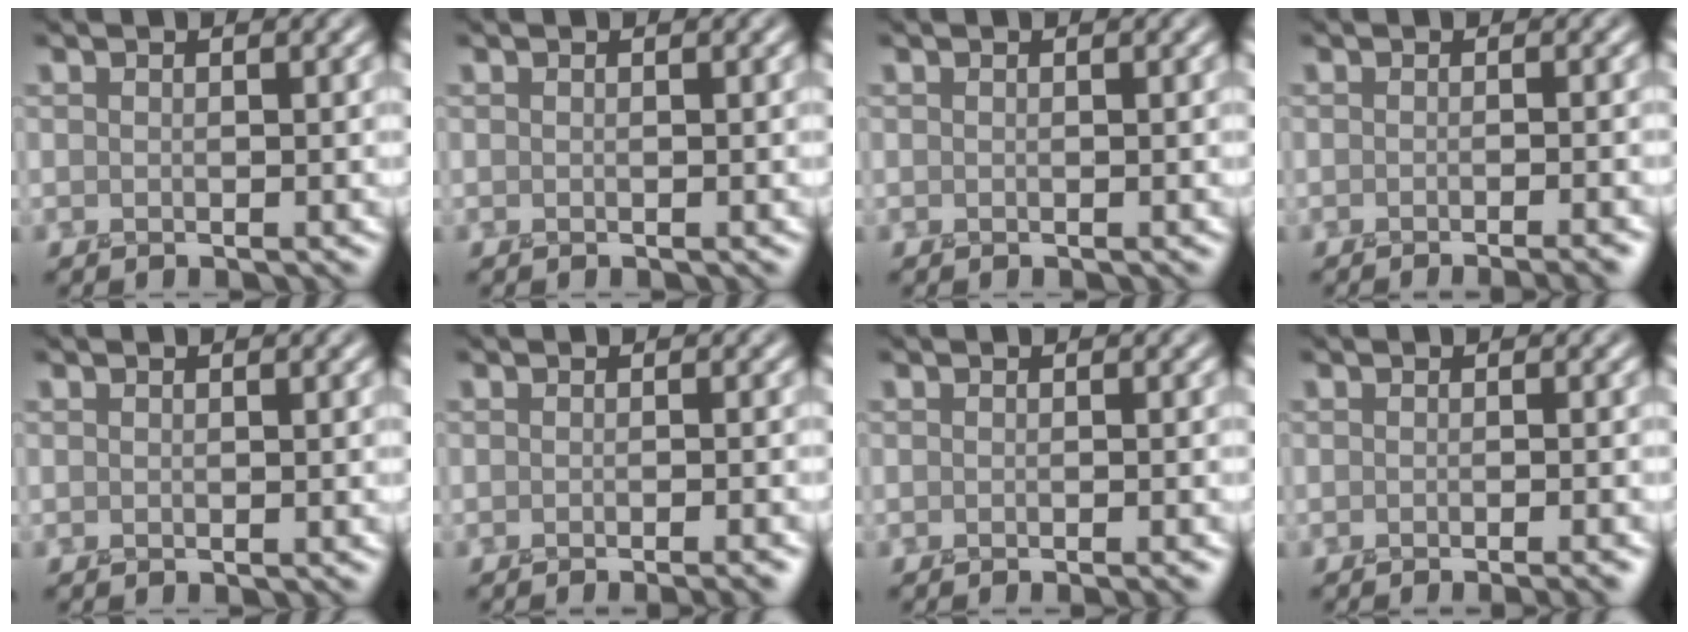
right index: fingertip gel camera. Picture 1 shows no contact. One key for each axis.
{"total": 0.0}
{"total": 0.0}
{"total": 3.4, "fx": -1.9, "fy": 1.1, "fz": 2.7, "tx": -0.008, "ty": 0.008, "tz": -0.025}
{"total": 0.0}
{"total": 2.9, "fx": -1.5, "fy": 0.9, "fz": 2.3, "tx": -0.005, "ty": 0.004, "tz": -0.021}
{"total": 1.4, "fx": -0.7, "fy": 0.4, "fz": 1.2, "tx": -0.003, "ty": -0.004, "tz": -0.011}
{"total": 2.7, "fx": -1.4, "fy": 0.8, "fz": 2.1, "tx": -0.004, "ty": 0.003, "tz": -0.018}